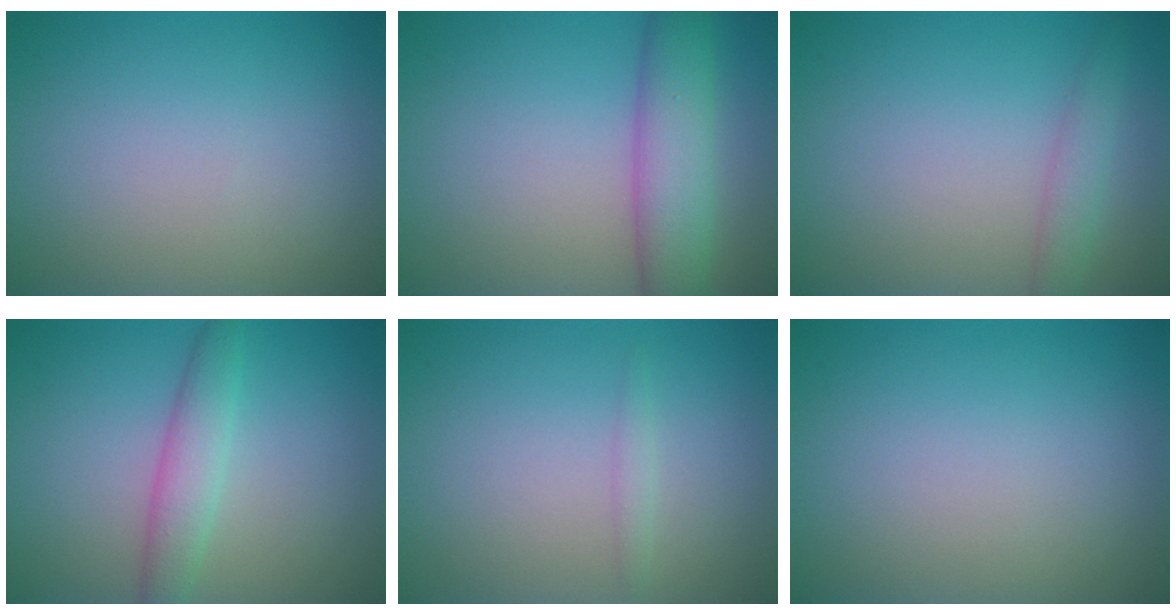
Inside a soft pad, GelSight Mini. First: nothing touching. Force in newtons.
{"total": 5.6, "press": 5.6, "slide": 0.1}
{"total": 1.9, "press": 1.9, "slide": 0.1}
{"total": 2.9, "press": 2.9, "slide": 0.2}
{"total": 0.8, "press": 0.8, "slide": 0.1}
{"total": 0.0}